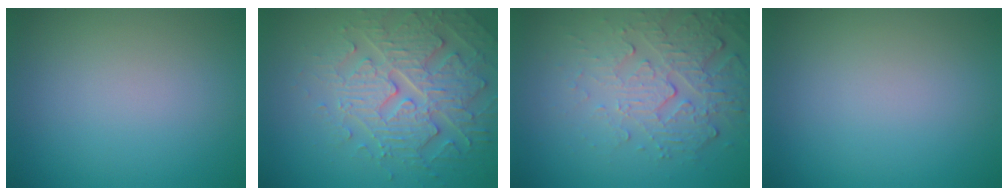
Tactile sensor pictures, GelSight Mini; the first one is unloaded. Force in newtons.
{"total": 5.0, "press": 4.9, "slide": 1.1}
{"total": 5.4, "press": 3.7, "slide": 4.0}
{"total": 0.0}